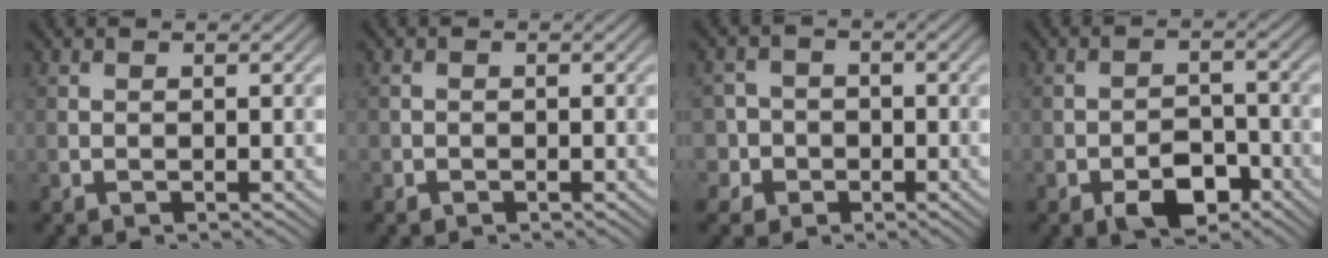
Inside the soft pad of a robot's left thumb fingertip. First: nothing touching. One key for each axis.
{"total": 0.8, "fx": -0.4, "fy": 0.7, "fz": 0.1, "tx": 0.004, "ty": -0.004, "tz": -0.009}
{"total": 4.7, "fx": -1.3, "fy": 4.4, "fz": 0.6, "tx": -0.013, "ty": 0.003, "tz": -0.045}
{"total": 5.4, "fx": -3.1, "fy": 2.9, "fz": 3.4, "tx": -0.053, "ty": 0.000, "tz": -0.058}